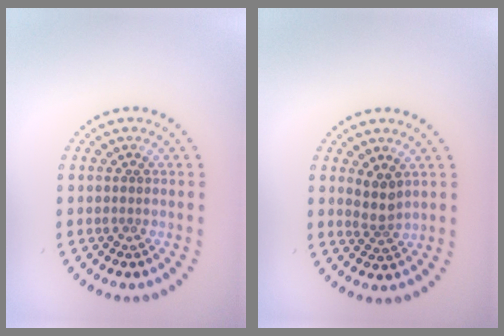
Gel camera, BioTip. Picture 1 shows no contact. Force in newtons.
{"total": 2.1, "press": 1.7, "slide": 1.3}